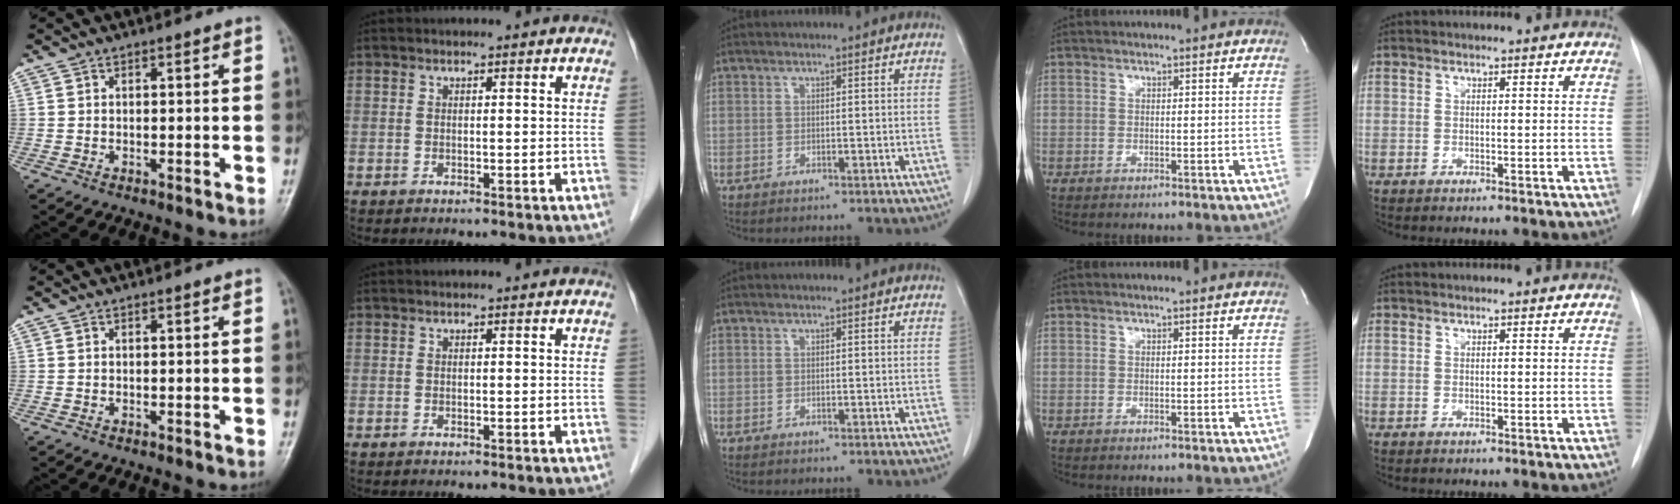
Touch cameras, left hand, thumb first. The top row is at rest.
{}